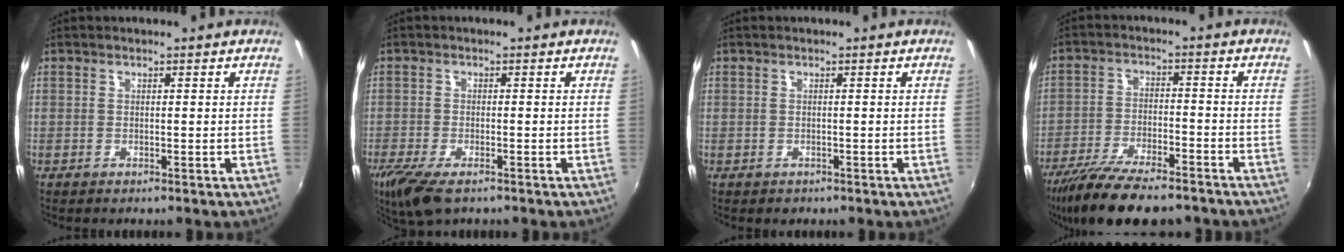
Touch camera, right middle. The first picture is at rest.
{"total": 7.5, "force": [-5.0, 2.5, 4.9], "torque": [-0.116, -0.034, -0.091]}
{"total": 0.7, "force": [-0.4, 0.6, 0.1], "torque": [-0.004, -0.003, -0.002]}
{"total": 15.5, "force": [-12.5, 4.0, 8.3], "torque": [-0.171, -0.036, -0.206]}